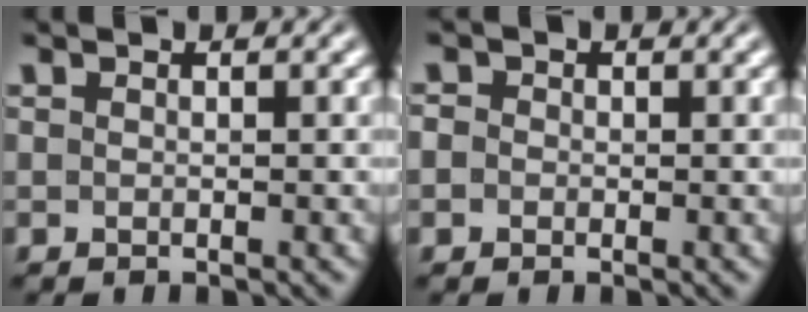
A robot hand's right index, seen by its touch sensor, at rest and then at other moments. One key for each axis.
{"total": 1.7, "fx": -0.3, "fy": 1.6, "fz": 0.5, "tx": -0.015, "ty": -0.005, "tz": -0.009}